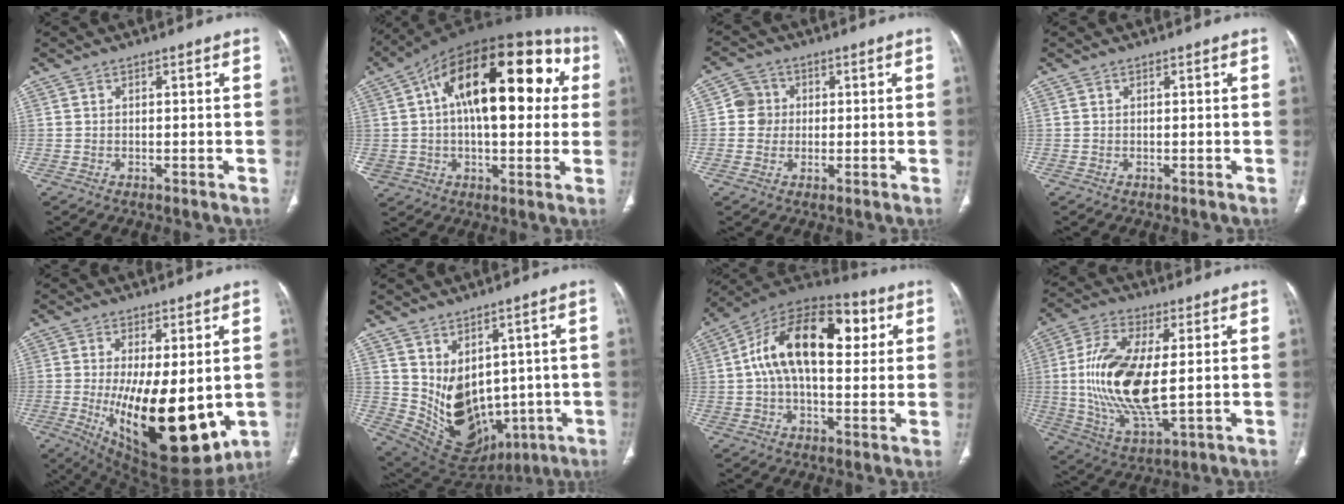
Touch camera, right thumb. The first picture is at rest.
{"total": 28.7, "force": [6.6, 15.7, 23.1], "torque": [-0.365, 0.059, 0.100]}
{"total": 4.4, "force": [0.3, 4.3, 0.8], "torque": [0.013, 0.008, 0.000]}
{"total": 0.0}
{"total": 20.5, "force": [-2.7, 8.3, 18.6], "torque": [-0.285, -0.038, -0.011]}
{"total": 15.0, "force": [0.2, 10.7, 10.5], "torque": [-0.146, -0.012, 0.053]}
{"total": 20.9, "force": [4.4, 11.3, 17.0], "torque": [-0.263, 0.030, 0.059]}
{"total": 17.7, "force": [0.8, 7.1, 16.2], "torque": [-0.335, -0.014, 0.020]}